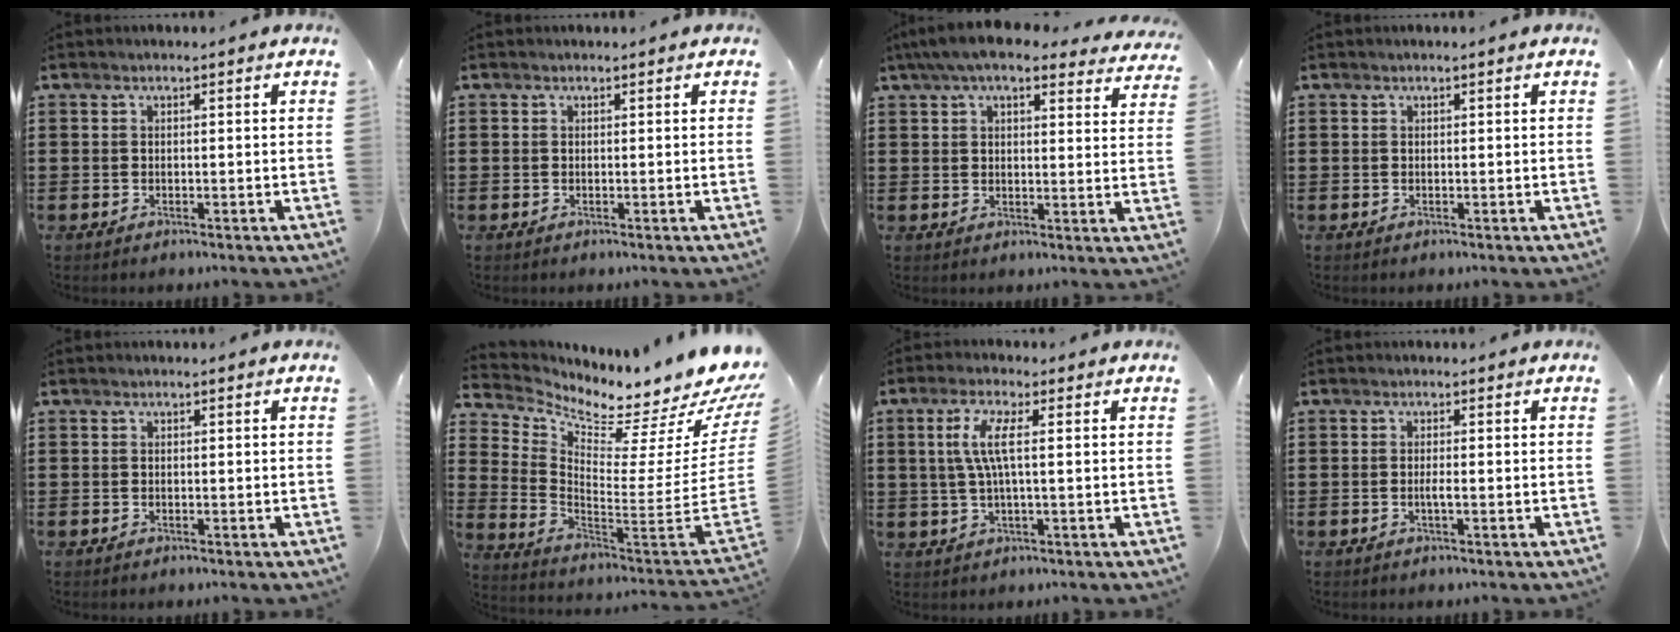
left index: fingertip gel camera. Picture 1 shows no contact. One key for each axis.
{"total": 0.7, "fx": 0.2, "fy": 0.7, "fz": 0.0, "tx": -0.002, "ty": 0.007, "tz": 0.003}
{"total": 7.3, "fx": 6.1, "fy": 1.3, "fz": 3.8, "tx": -0.091, "ty": -0.012, "tz": 0.112}
{"total": 0.0}
{"total": 0.0}
{"total": 5.3, "fx": 4.9, "fy": 0.6, "fz": 1.9, "tx": -0.048, "ty": -0.078, "tz": 0.073}
{"total": 5.6, "fx": 0.9, "fy": 0.8, "fz": 5.5, "tx": -0.120, "ty": -0.006, "tz": 0.008}
{"total": 1.2, "fx": -0.3, "fy": 0.1, "fz": 1.2, "tx": -0.021, "ty": -0.001, "tz": -0.005}